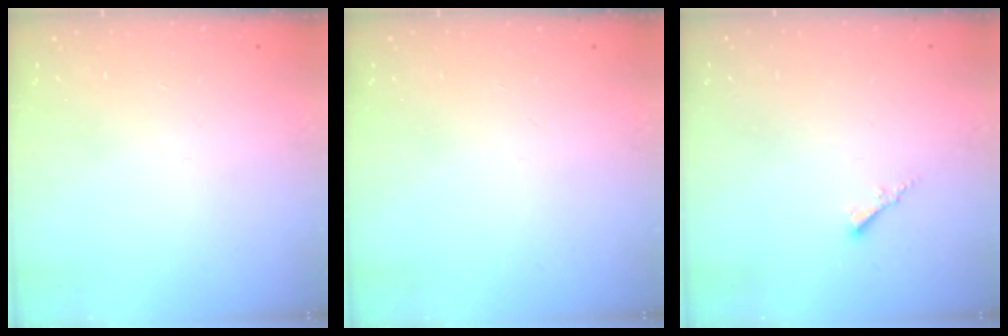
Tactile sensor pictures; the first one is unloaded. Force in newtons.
{"total": 0.0}
{"total": 1.8, "press": 1.7, "slide": 0.3}